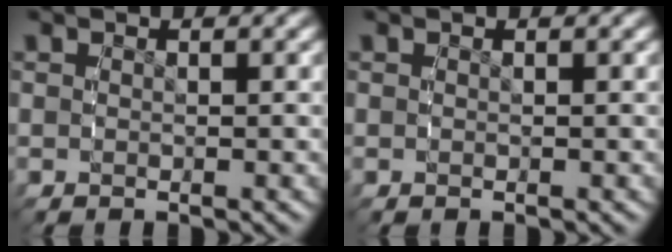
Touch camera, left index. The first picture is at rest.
{"total": 0.0}